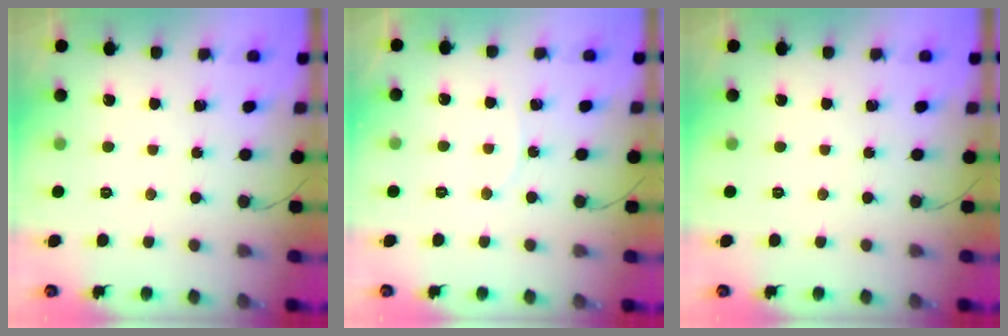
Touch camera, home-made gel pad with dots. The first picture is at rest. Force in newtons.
{"total": 4.2, "press": 4.1, "slide": 0.5}
{"total": 0.0}